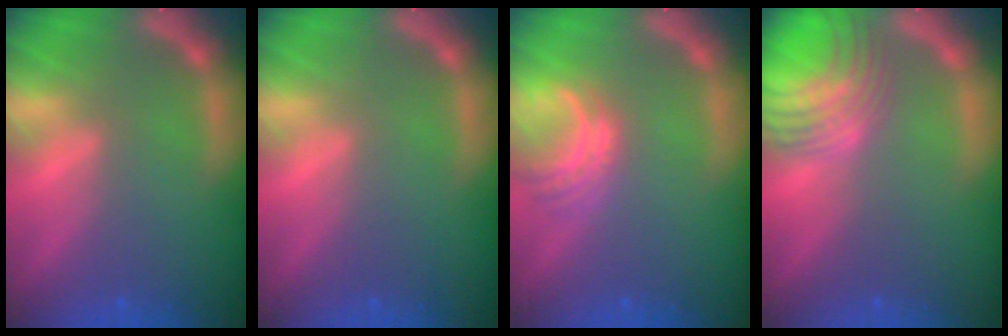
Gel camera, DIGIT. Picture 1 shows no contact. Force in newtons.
{"total": 0.0}
{"total": 3.4}
{"total": 8.5}